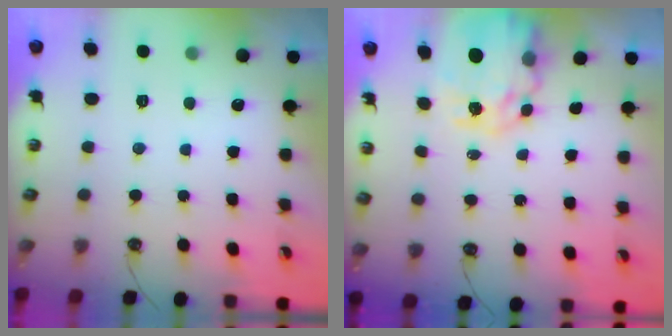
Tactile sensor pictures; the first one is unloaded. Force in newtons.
{"total": 9.3, "press": 9.3, "slide": 0.8}